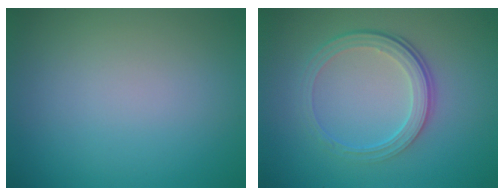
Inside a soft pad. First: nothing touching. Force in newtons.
{"total": 4.2, "press": 2.9, "slide": 3.1}